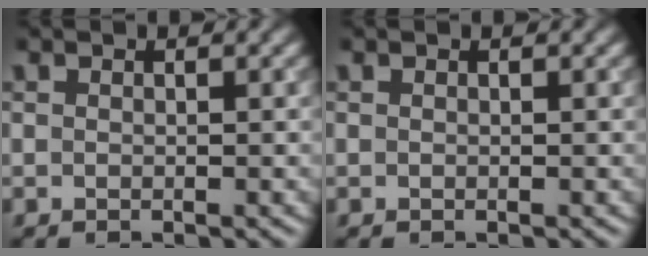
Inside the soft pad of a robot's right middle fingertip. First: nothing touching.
{"total": 0.0}